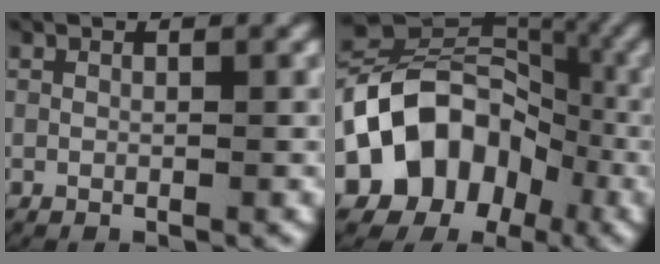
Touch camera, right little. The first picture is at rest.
{"total": 16.9, "force": [-4.4, 13.6, 9.0], "torque": [-0.184, -0.046, -0.057]}